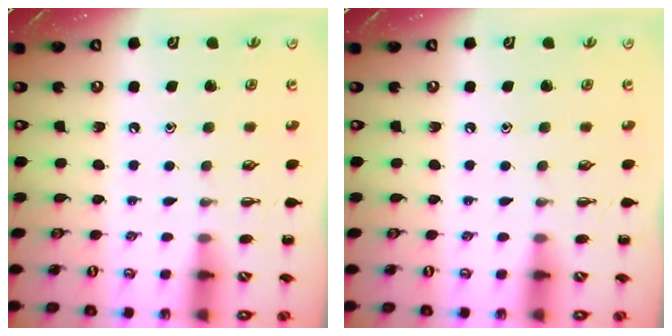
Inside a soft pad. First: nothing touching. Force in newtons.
{"total": 0.0}